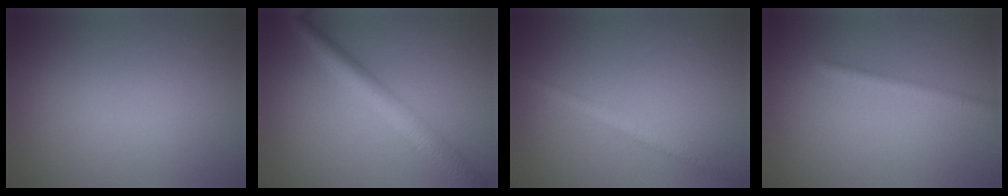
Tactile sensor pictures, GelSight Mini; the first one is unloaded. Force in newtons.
{"total": 4.3, "press": 4.3, "slide": 0.1}
{"total": 2.0, "press": 2.0, "slide": 0.1}
{"total": 1.8, "press": 1.8, "slide": 0.1}